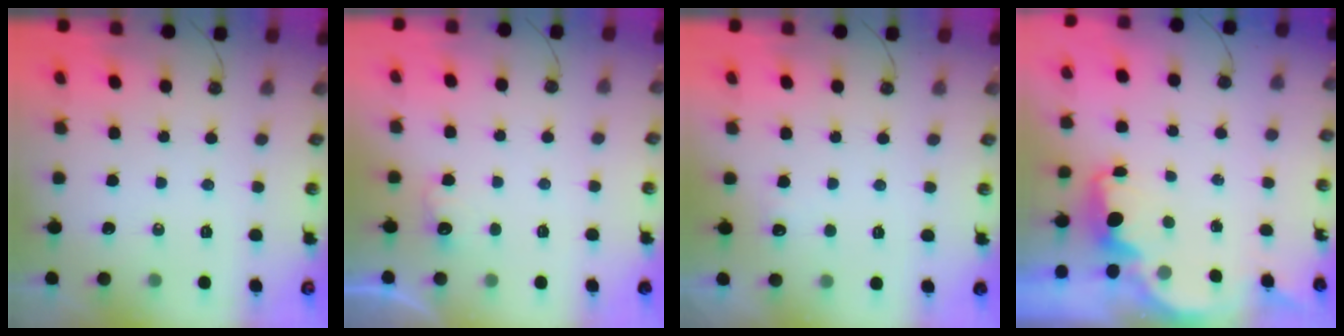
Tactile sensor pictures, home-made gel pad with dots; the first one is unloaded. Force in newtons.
{"total": 4.3, "press": 4.3, "slide": 0.8}
{"total": 2.9, "press": 2.7, "slide": 1.1}
{"total": 1.9, "press": 1.8, "slide": 0.7}